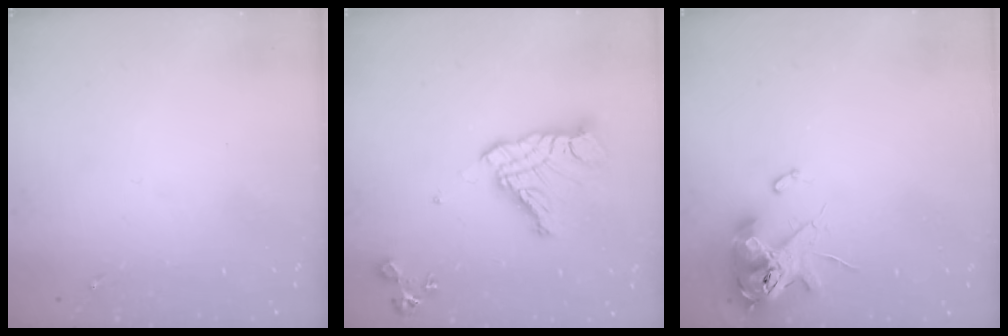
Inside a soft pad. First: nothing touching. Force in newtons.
{"total": 14.4, "press": 14.3, "slide": 1.3}
{"total": 12.2, "press": 12.0, "slide": 2.0}